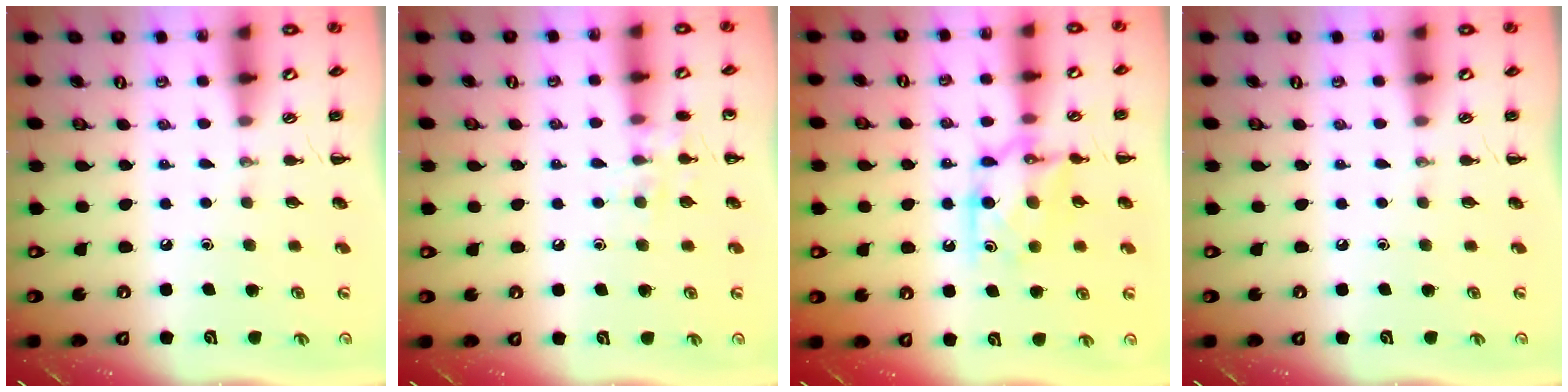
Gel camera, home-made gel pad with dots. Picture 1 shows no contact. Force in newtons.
{"total": 6.8, "press": 6.7, "slide": 1.2}
{"total": 10.7, "press": 10.7, "slide": 0.3}
{"total": 0.0}